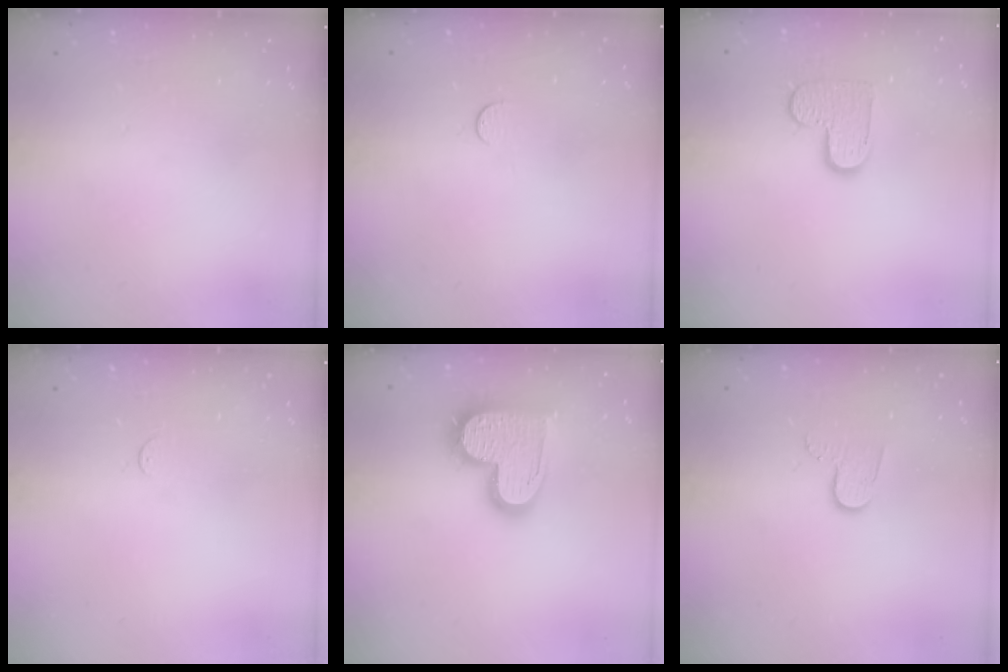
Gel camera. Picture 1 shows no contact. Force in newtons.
{"total": 3.3, "press": 3.2, "slide": 0.3}
{"total": 8.9, "press": 8.9, "slide": 0.4}
{"total": 2.7, "press": 2.7, "slide": 0.4}
{"total": 17.9, "press": 17.8, "slide": 1.3}
{"total": 4.6, "press": 4.6, "slide": 0.5}